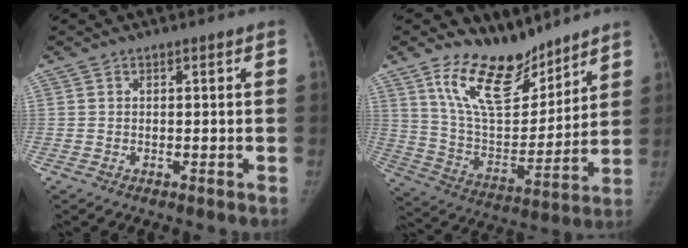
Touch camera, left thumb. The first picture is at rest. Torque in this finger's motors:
{"motor_torque": [0.10, -0.01, 1.57, -1.20, 0.33]}